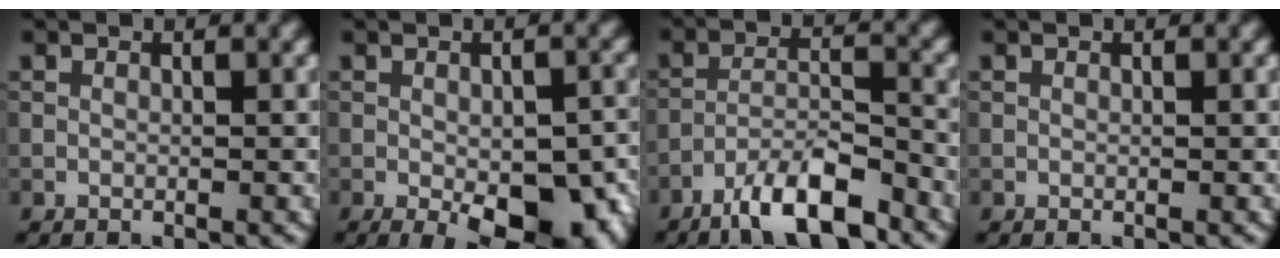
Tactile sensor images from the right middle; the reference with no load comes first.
{"total": 9.7, "force": [-3.5, 4.3, 8.0], "torque": [-0.110, -0.024, -0.033]}
{"total": 7.1, "force": [-5.3, 1.7, 4.4], "torque": [-0.072, 0.005, -0.095]}
{"total": 0.0}